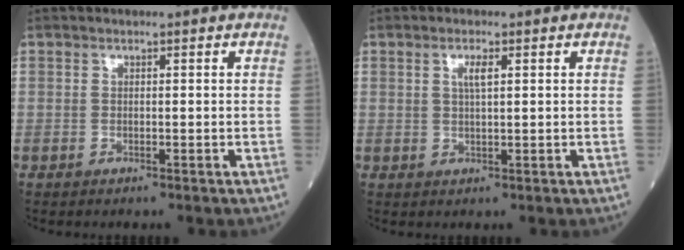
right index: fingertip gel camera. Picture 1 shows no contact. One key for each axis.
{"total": 2.2, "fx": 0.8, "fy": 0.3, "fz": 2.0, "tx": -0.040, "ty": 0.001, "tz": 0.014}